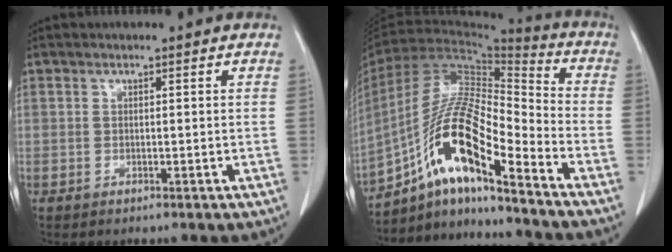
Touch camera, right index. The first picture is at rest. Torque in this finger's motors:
{"motor_torque": [1.27, -0.87, 0.86, 0.21]}